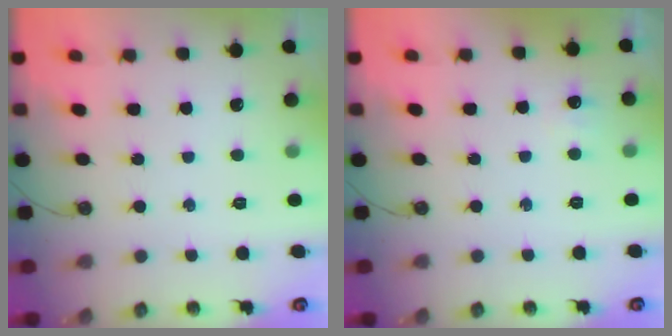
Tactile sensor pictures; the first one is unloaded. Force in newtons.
{"total": 8.0, "press": 4.6, "slide": 6.6}